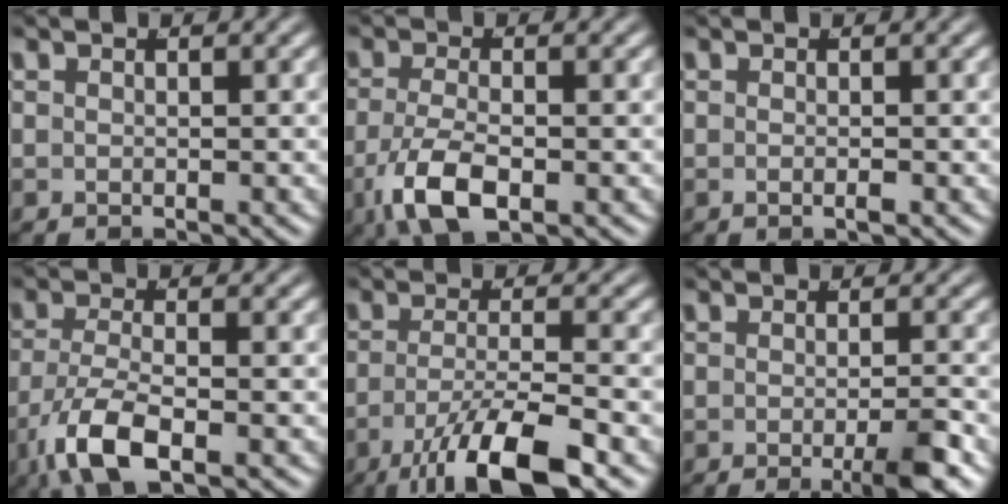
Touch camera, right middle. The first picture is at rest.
{"total": 5.3, "force": [-2.2, 2.3, 4.3], "torque": [-0.091, -0.029, -0.020]}
{"total": 0.6, "force": [-0.4, 0.0, 0.4], "torque": [-0.010, -0.001, -0.007]}
{"total": 5.5, "force": [-2.5, 2.1, 4.3], "torque": [-0.091, -0.029, -0.026]}
{"total": 7.5, "force": [-4.0, 1.8, 6.1], "torque": [-0.108, -0.031, -0.048]}
{"total": 3.4, "force": [-1.9, 0.3, 2.8], "torque": [-0.033, -0.004, -0.032]}